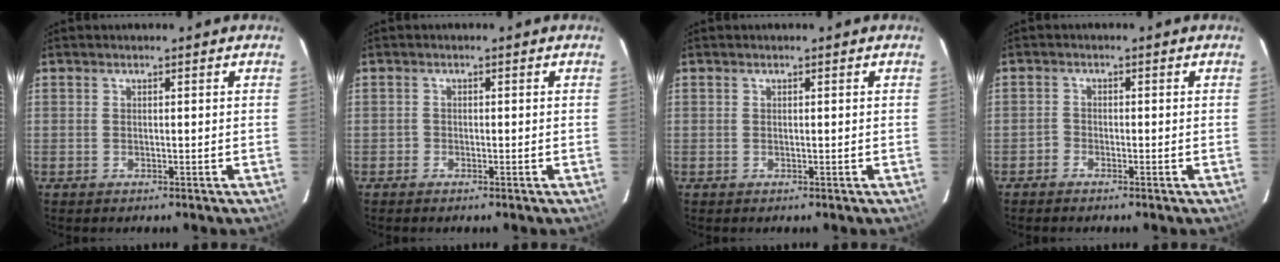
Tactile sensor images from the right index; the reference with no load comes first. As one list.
[{"total": 1.1, "force": [-0.7, 0.8, -0.1], "torque": [-0.002, 0.003, -0.016]}, {"total": 0.0}, {"total": 1.4, "force": [-1.2, 0.8, 0.0], "torque": [-0.003, 0.003, -0.026]}]